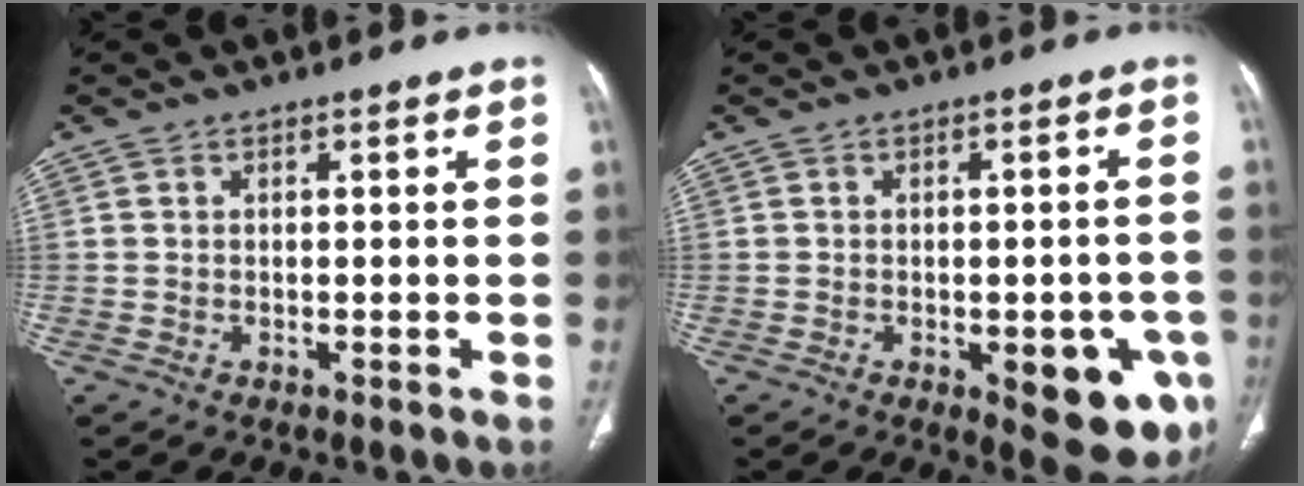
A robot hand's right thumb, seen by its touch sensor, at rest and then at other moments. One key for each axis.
{"total": 12.1, "fx": -4.2, "fy": 5.1, "fz": 10.1, "tx": -0.095, "ty": 0.005, "tz": -0.038}